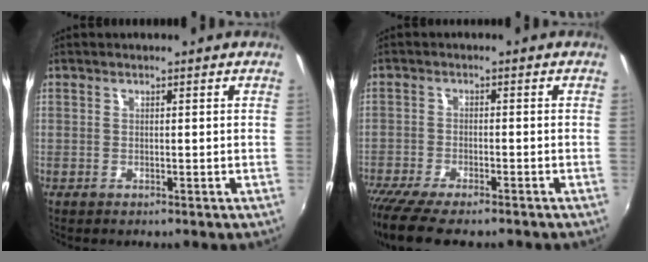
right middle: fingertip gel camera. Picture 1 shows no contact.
{"total": 11.0, "force": [-8.9, 2.4, 5.9], "torque": [-0.141, -0.047, -0.157]}